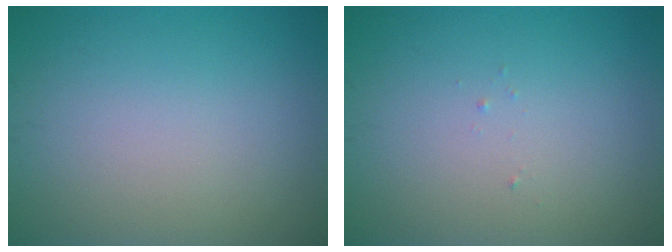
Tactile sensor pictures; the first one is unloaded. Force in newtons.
{"total": 0.0}